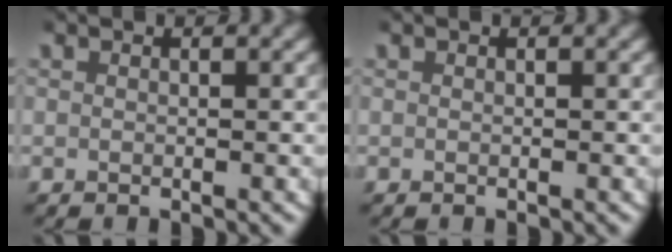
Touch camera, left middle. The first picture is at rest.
{"total": 0.0}